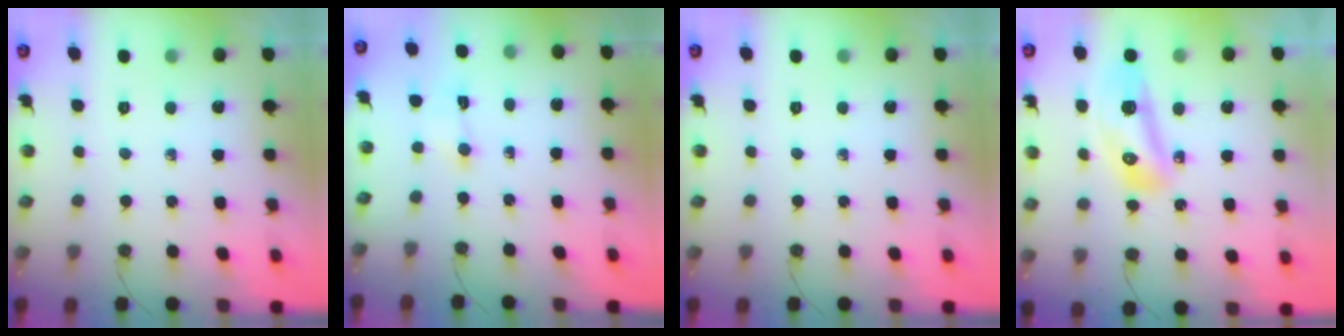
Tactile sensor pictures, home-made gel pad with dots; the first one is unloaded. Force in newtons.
{"total": 1.2, "press": 1.0, "slide": 0.6}
{"total": 0.0}
{"total": 10.8, "press": 10.7, "slide": 1.2}